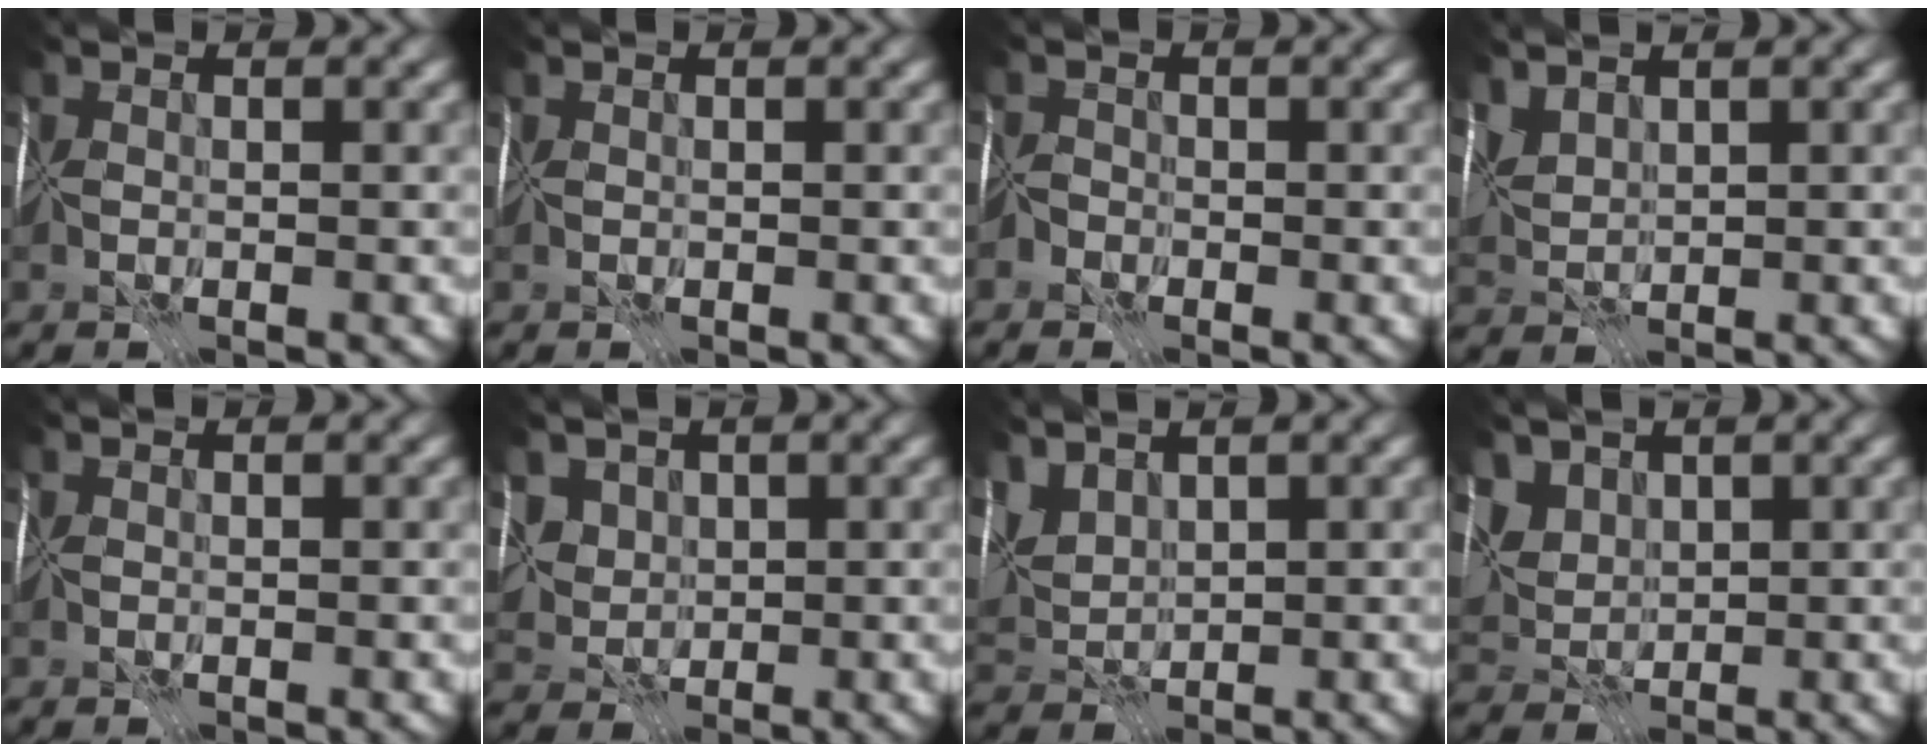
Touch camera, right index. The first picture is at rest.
{"total": 0.0}
{"total": 0.9, "force": [-0.7, 0.5, -0.2], "torque": [0.011, 0.006, -0.018]}
{"total": 2.8, "force": [2.0, 1.3, 1.5], "torque": [-0.041, 0.009, 0.045]}
{"total": 0.0}
{"total": 4.0, "force": [1.9, 3.2, 1.6], "torque": [-0.046, 0.005, 0.054]}
{"total": 4.3, "force": [2.9, 2.2, 2.2], "torque": [-0.058, 0.011, 0.061]}
{"total": 5.0, "force": [2.7, 3.5, 2.4], "torque": [-0.067, 0.011, 0.062]}